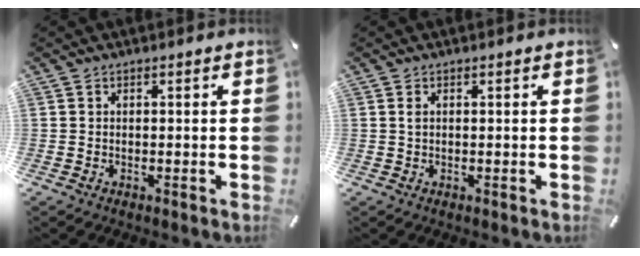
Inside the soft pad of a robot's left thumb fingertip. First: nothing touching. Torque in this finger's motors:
{"motor_torque": [0.22, 0.47, 0.01, -0.11, 0.03]}